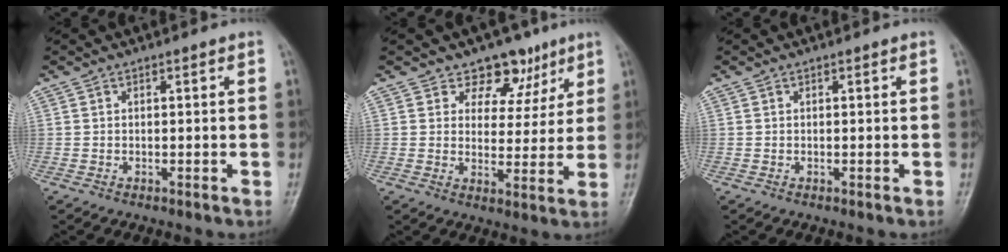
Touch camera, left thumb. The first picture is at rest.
{"total": 8.1, "force": [5.6, 5.6, 1.7], "torque": [0.020, -0.028, 0.078]}
{"total": 0.0}